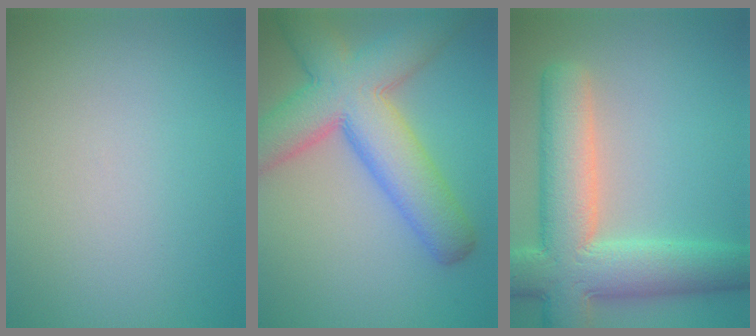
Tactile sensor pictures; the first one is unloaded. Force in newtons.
{"total": 10.1, "press": 10.1, "slide": 0.5}
{"total": 10.1, "press": 10.1, "slide": 1.0}